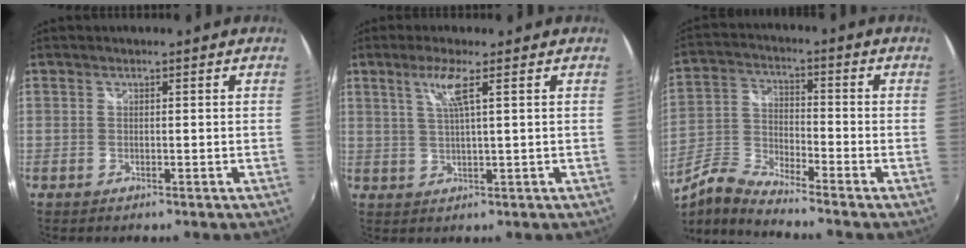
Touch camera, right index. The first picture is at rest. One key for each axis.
{"total": 4.4, "fx": 2.0, "fy": -0.5, "fz": 3.9, "tx": -0.076, "ty": -0.001, "tz": 0.041}
{"total": 8.5, "fx": -6.8, "fy": 1.4, "fz": 4.8, "tx": -0.102, "ty": -0.009, "tz": -0.144}